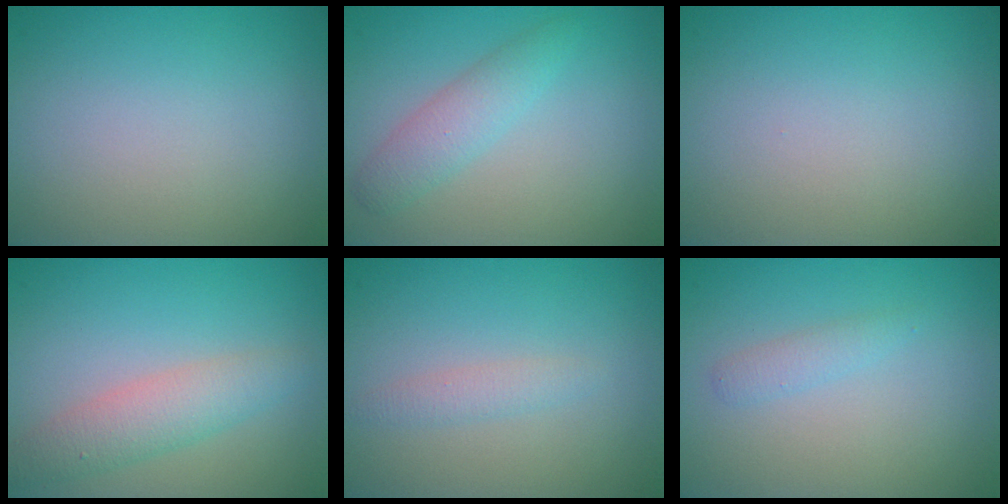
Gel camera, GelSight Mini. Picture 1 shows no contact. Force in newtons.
{"total": 2.4, "press": 2.4, "slide": 0.1}
{"total": 0.0}
{"total": 3.2, "press": 3.2, "slide": 0.1}
{"total": 1.2, "press": 1.2, "slide": 0.0}
{"total": 1.1, "press": 1.1, "slide": 0.1}